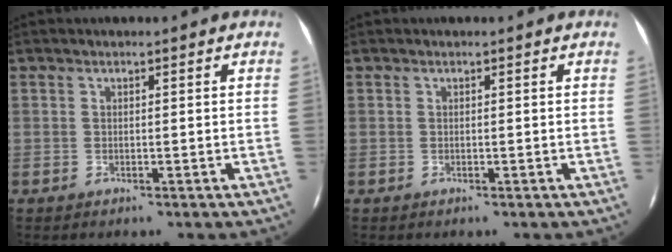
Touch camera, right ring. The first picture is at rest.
{"total": 0.0}